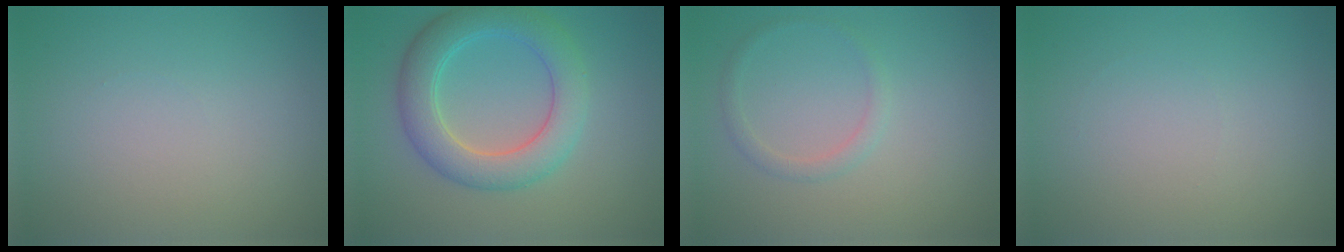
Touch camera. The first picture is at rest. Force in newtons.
{"total": 5.6, "press": 5.6, "slide": 0.2}
{"total": 1.1, "press": 1.1, "slide": 0.1}
{"total": 0.0}